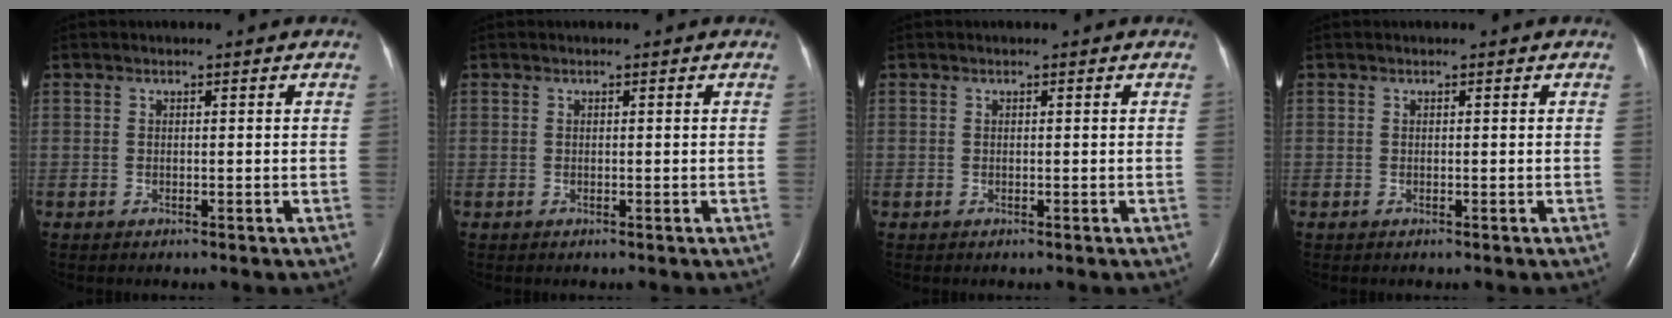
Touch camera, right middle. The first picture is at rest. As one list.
[{"total": 0.0}, {"total": 0.0}, {"total": 0.0}]